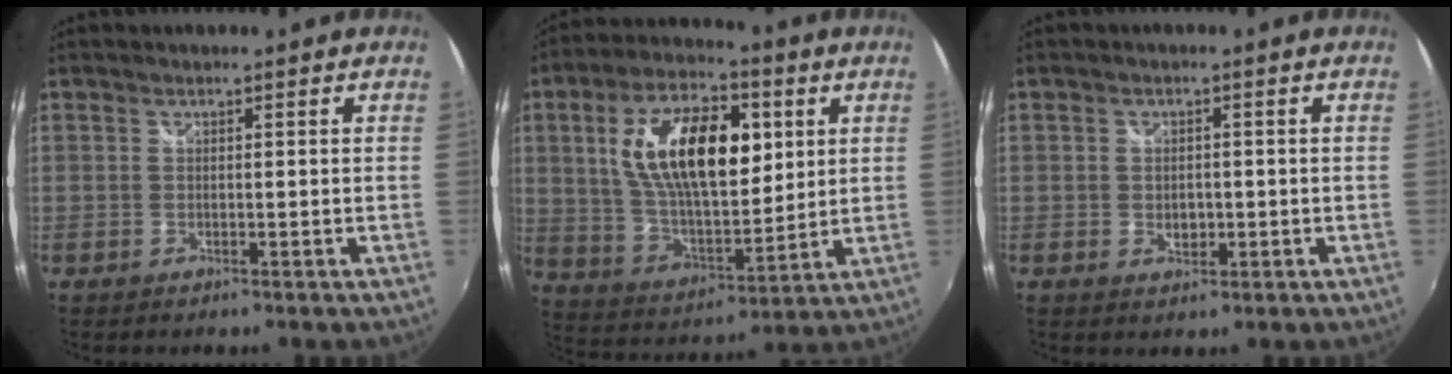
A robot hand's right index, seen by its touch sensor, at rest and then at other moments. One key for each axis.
{"total": 20.6, "fx": 5.5, "fy": 10.1, "fz": 17.1, "tx": -0.308, "ty": 0.017, "tz": 0.107}
{"total": 2.8, "fx": -0.5, "fy": 2.2, "fz": 1.7, "tx": -0.026, "ty": -0.003, "tz": -0.006}